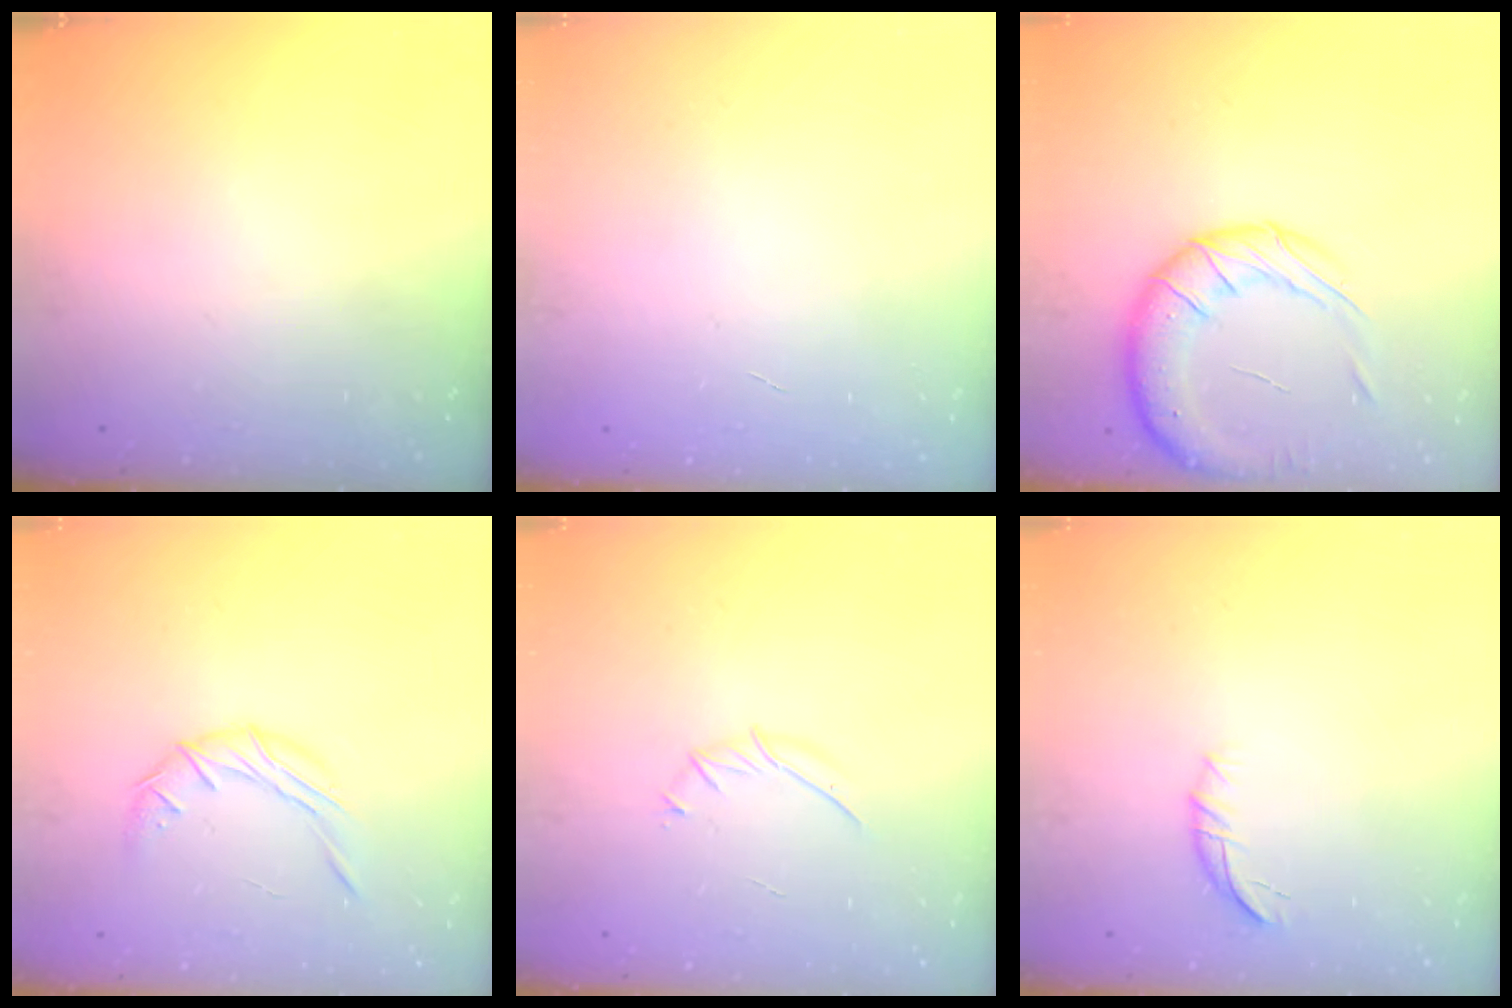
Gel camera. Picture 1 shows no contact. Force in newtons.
{"total": 0.0}
{"total": 16.4, "press": 16.3, "slide": 1.9}
{"total": 8.1, "press": 8.1, "slide": 0.1}
{"total": 3.5, "press": 3.4, "slide": 1.0}
{"total": 7.2, "press": 7.1, "slide": 1.4}